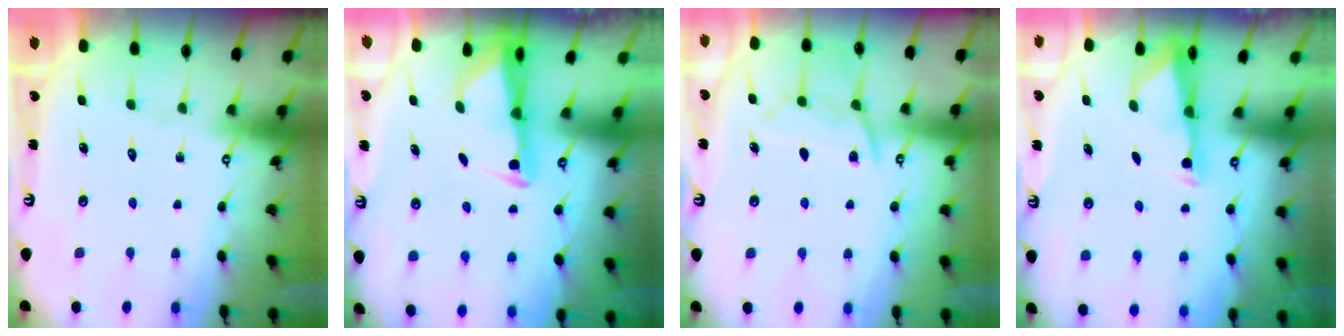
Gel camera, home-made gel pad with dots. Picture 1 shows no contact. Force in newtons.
{"total": 2.7, "press": 2.6, "slide": 0.5}
{"total": 10.3, "press": 10.3, "slide": 1.0}
{"total": 3.0, "press": 2.9, "slide": 0.6}